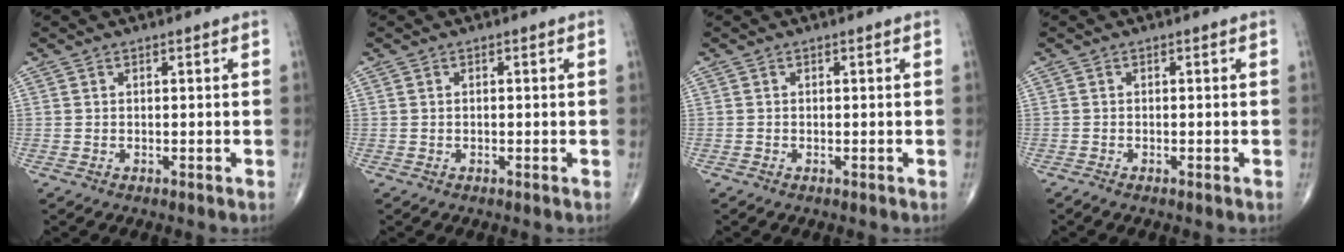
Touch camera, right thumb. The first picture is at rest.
{"total": 0.0}
{"total": 0.0}
{"total": 0.7, "force": [-0.7, 0.1, 0.3], "torque": [-0.013, -0.002, -0.014]}